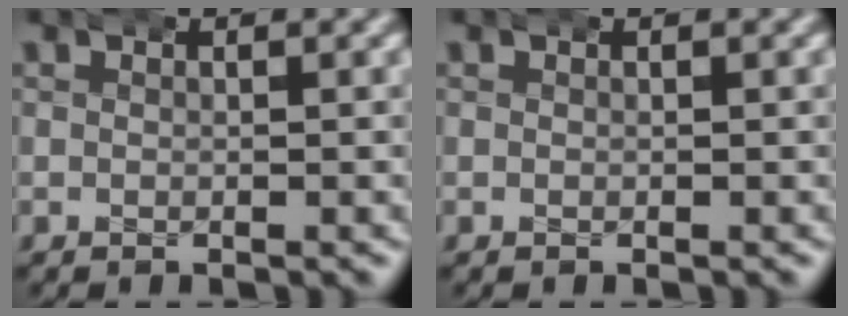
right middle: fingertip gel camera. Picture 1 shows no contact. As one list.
[{"total": 0.0}]